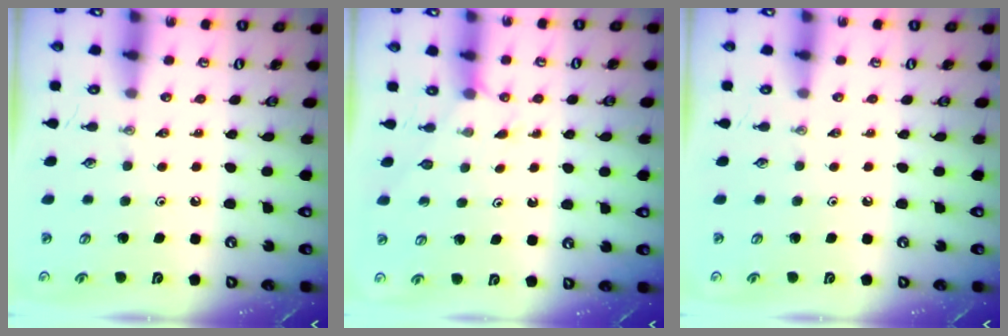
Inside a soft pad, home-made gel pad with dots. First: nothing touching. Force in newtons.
{"total": 3.0, "press": 2.9, "slide": 0.4}
{"total": 0.0}